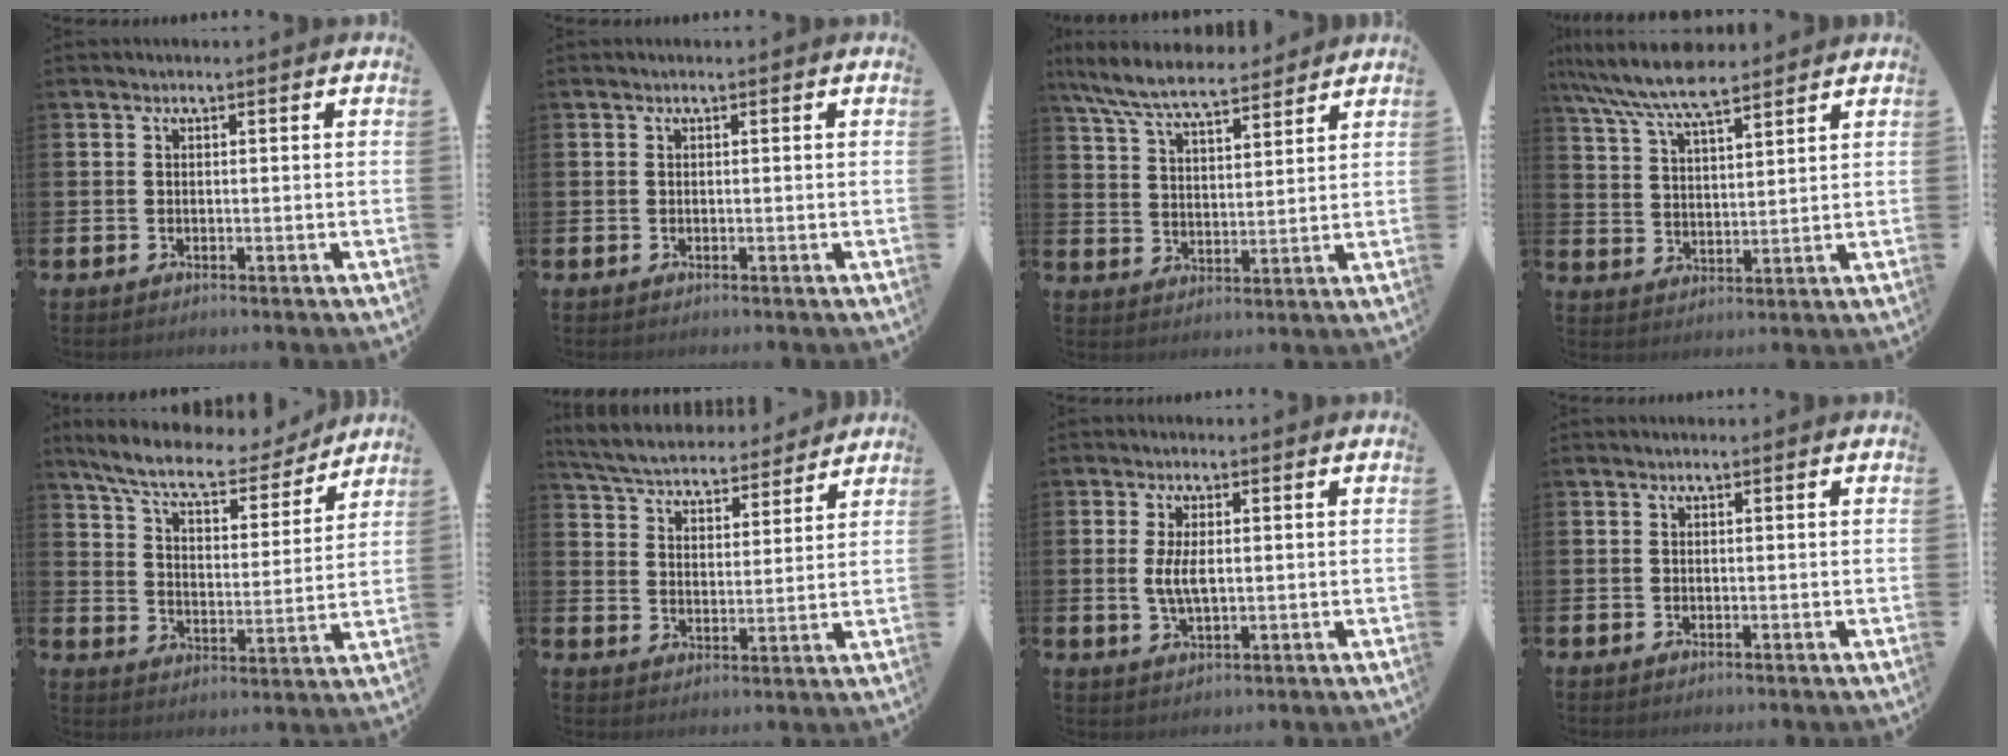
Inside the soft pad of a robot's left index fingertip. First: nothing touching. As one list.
[{"total": 0.0}, {"total": 7.8, "force": [7.2, 1.3, 2.6], "torque": [-0.078, -0.034, 0.131]}, {"total": 7.8, "force": [7.1, 1.5, 2.9], "torque": [-0.081, -0.028, 0.128]}, {"total": 8.9, "force": [8.0, 1.8, 3.4], "torque": [-0.093, -0.051, 0.136]}, {"total": 5.6, "force": [5.5, 1.2, 0.7], "torque": [-0.042, -0.041, 0.094]}, {"total": 3.8, "force": [0.4, 1.6, 3.5], "torque": [-0.063, 0.003, 0.004]}, {"total": 0.0}]